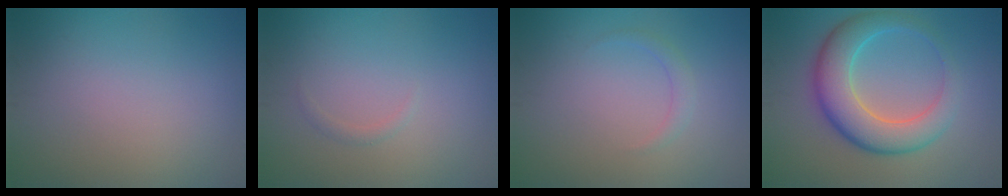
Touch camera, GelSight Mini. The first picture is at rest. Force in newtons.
{"total": 0.6, "press": 0.6, "slide": 0.0}
{"total": 0.8, "press": 0.8, "slide": 0.0}
{"total": 7.2, "press": 7.2, "slide": 0.2}